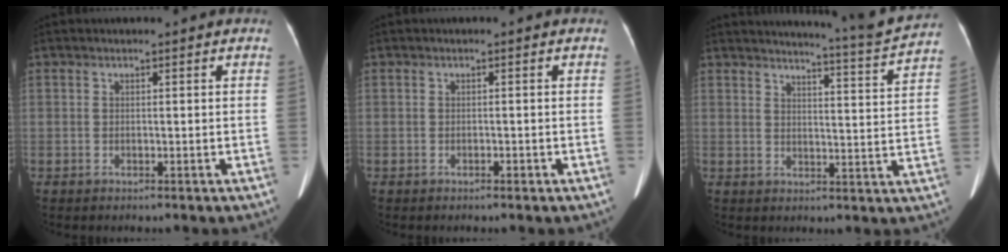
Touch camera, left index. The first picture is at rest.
{"total": 0.6, "force": [-0.4, 0.2, 0.4], "torque": [-0.008, 0.000, -0.004]}
{"total": 10.3, "force": [9.9, -2.1, 2.0], "torque": [-0.043, -0.044, 0.127]}